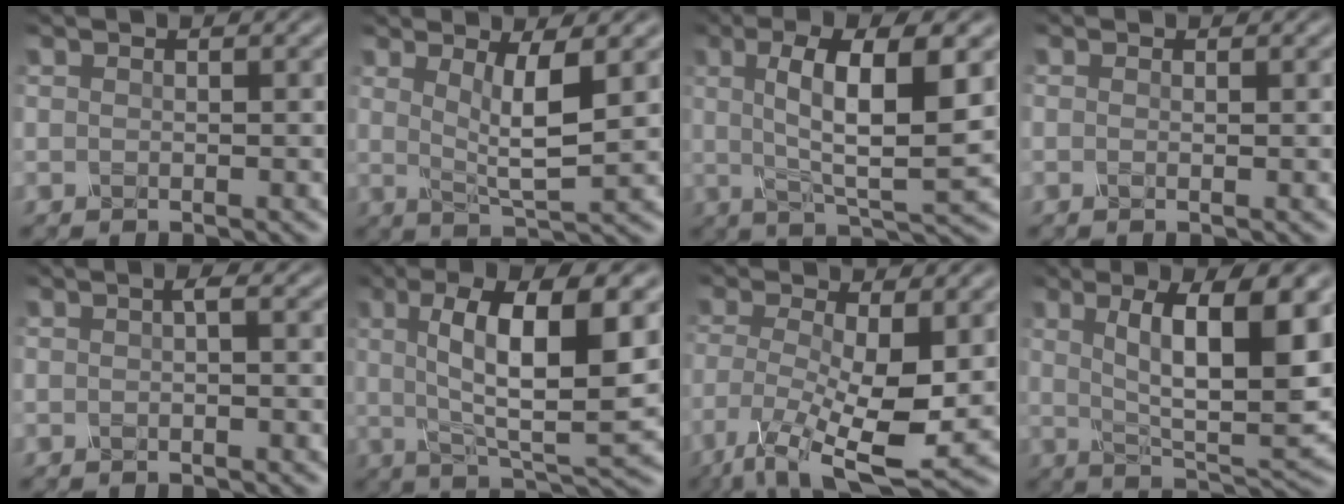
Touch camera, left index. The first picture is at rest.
{"total": 4.3, "force": [0.8, 0.8, 4.1], "torque": [-0.078, -0.012, 0.027]}
{"total": 8.7, "force": [1.3, 2.1, 8.3], "torque": [-0.133, -0.001, 0.029]}
{"total": 0.0}
{"total": 0.8, "force": [-0.4, 0.0, 0.7], "torque": [-0.016, -0.002, -0.002]}
{"total": 10.0, "force": [1.6, 2.7, 9.5], "torque": [-0.153, 0.001, 0.034]}
{"total": 8.7, "force": [-3.1, 3.3, 7.5], "torque": [-0.159, -0.022, -0.051]}
{"total": 10.2, "force": [2.5, 3.0, 9.4], "torque": [-0.145, -0.006, 0.050]}